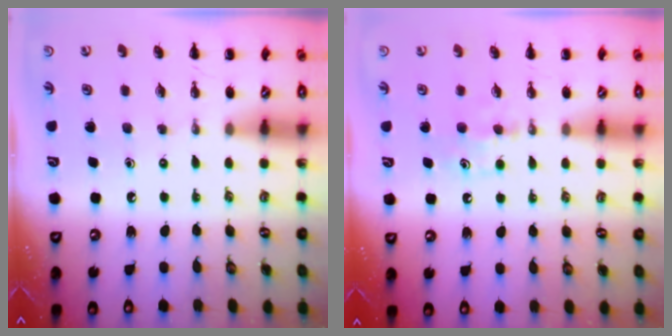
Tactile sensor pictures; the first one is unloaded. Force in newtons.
{"total": 4.6, "press": 4.4, "slide": 1.3}